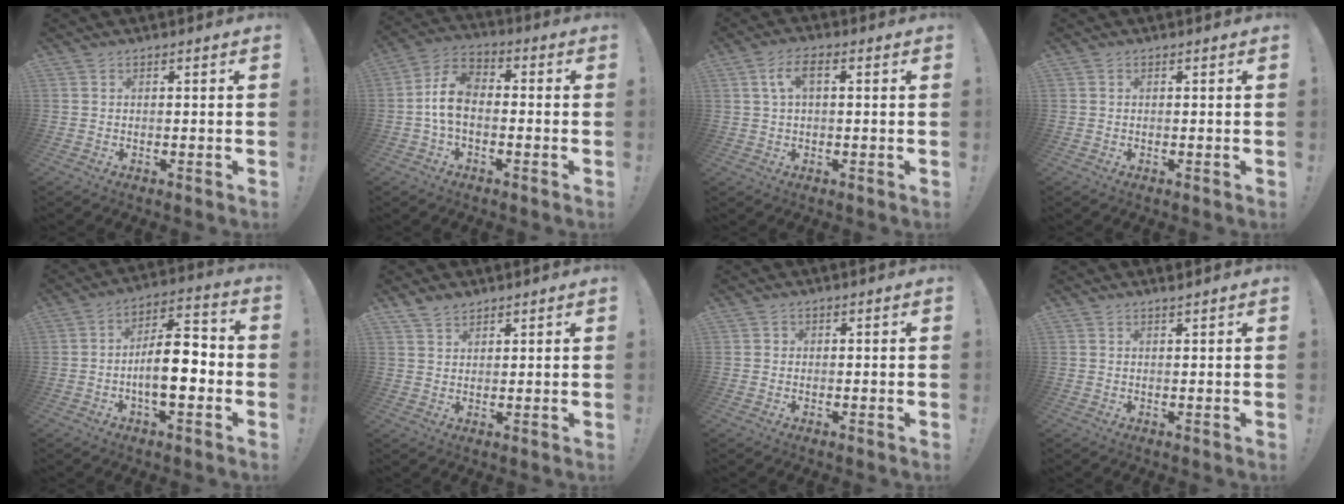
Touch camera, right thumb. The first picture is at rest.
{"total": 10.0, "force": [-1.0, 6.1, 7.8], "torque": [-0.156, 0.012, -0.016]}
{"total": 5.8, "force": [1.4, 2.8, 4.9], "torque": [-0.094, 0.009, 0.024]}
{"total": 0.0}
{"total": 13.8, "force": [-3.3, 5.4, 12.3], "torque": [-0.195, 0.010, -0.061]}
{"total": 3.8, "force": [3.1, 1.8, 1.1], "torque": [-0.022, -0.017, 0.059]}
{"total": 0.9, "force": [0.0, 0.9, 0.1], "torque": [-0.005, 0.005, 0.000]}
{"total": 1.0, "force": [0.9, -0.3, 0.3], "torque": [0.000, -0.004, 0.015]}